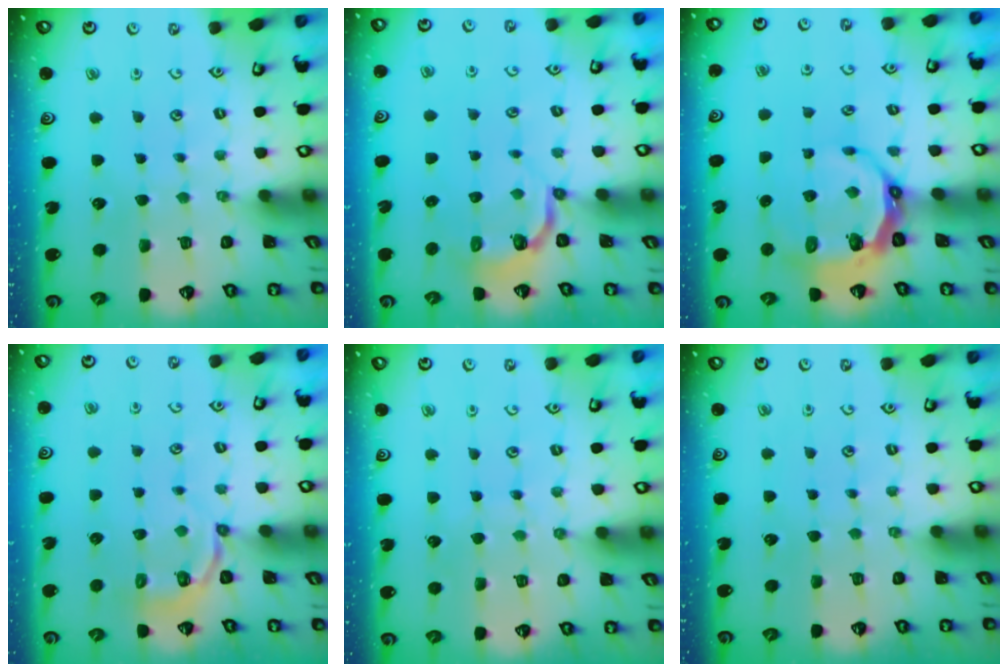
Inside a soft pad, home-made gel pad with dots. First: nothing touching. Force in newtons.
{"total": 3.9, "press": 2.5, "slide": 3.0}
{"total": 7.0, "press": 6.2, "slide": 3.2}
{"total": 4.3, "press": 3.3, "slide": 2.7}
{"total": 2.6, "press": 2.6, "slide": 0.3}
{"total": 0.0}